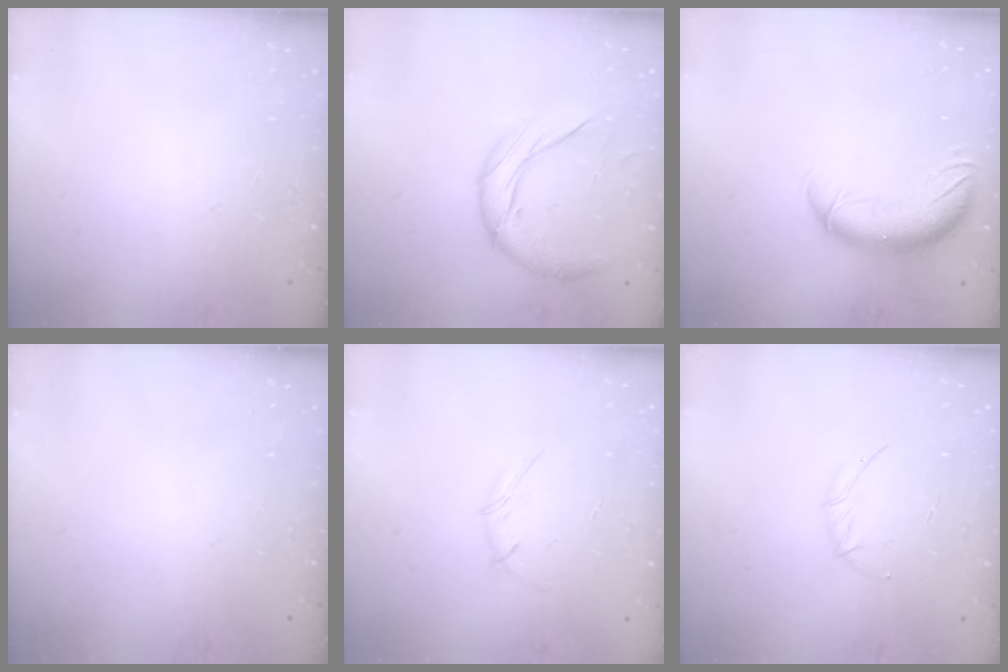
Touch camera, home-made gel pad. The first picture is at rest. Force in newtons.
{"total": 10.8, "press": 10.8, "slide": 0.6}
{"total": 11.2, "press": 10.9, "slide": 2.4}
{"total": 0.0}
{"total": 3.3, "press": 3.1, "slide": 0.9}
{"total": 4.0, "press": 3.9, "slide": 0.9}